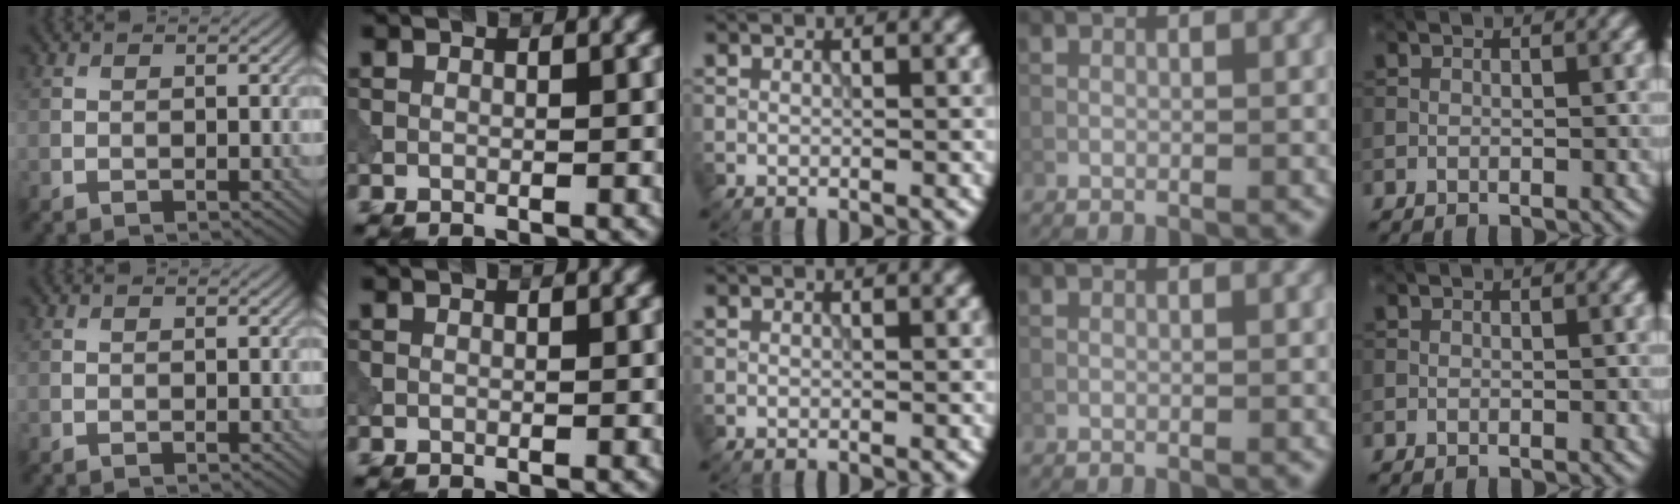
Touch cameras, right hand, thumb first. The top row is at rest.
{}